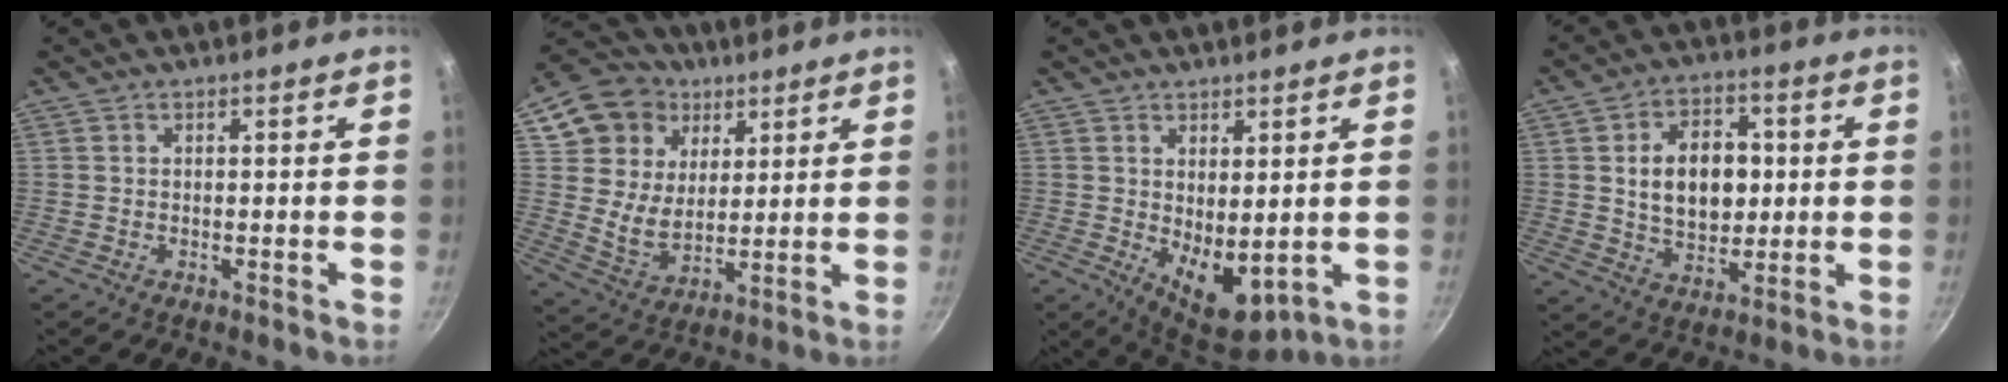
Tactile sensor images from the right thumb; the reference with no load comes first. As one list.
[{"total": 14.7, "force": [6.4, 11.7, 6.3], "torque": [-0.089, -0.004, 0.112]}, {"total": 8.8, "force": [0.5, 4.7, 7.5], "torque": [-0.087, -0.029, 0.024]}, {"total": 13.2, "force": [1.5, 9.1, 9.5], "torque": [-0.114, 0.000, 0.026]}]